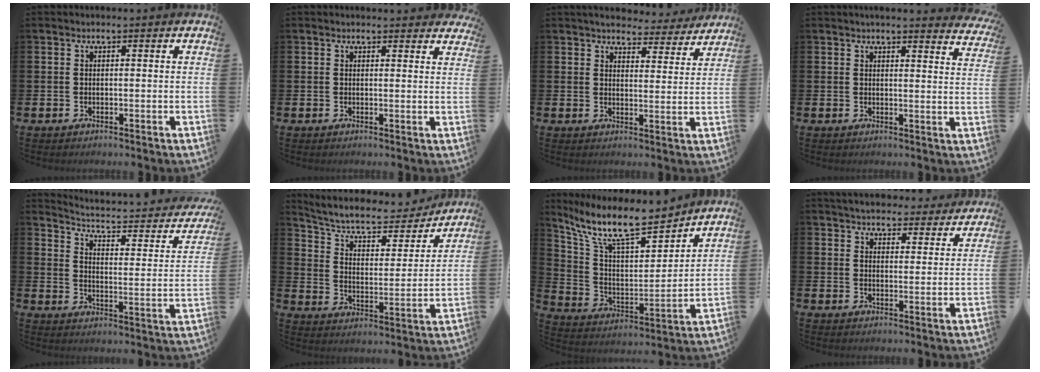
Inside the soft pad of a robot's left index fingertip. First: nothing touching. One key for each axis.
{"total": 1.6, "fx": 1.6, "fy": 0.3, "fz": 0.0, "tx": 0.009, "ty": -0.007, "tz": 0.027}
{"total": 4.7, "fx": 4.6, "fy": 1.0, "fz": 0.2, "tx": -0.008, "ty": -0.038, "tz": 0.079}
{"total": 3.3, "fx": 3.2, "fy": -0.2, "fz": 0.3, "tx": -0.001, "ty": -0.023, "tz": 0.056}
{"total": 4.1, "fx": 3.4, "fy": 1.1, "fz": 2.1, "tx": -0.062, "ty": -0.031, "tz": 0.045}
{"total": 8.3, "fx": 7.4, "fy": 2.5, "fz": 2.7, "tx": -0.074, "ty": -0.056, "tz": 0.123}
{"total": 12.9, "fx": 11.0, "fy": 3.3, "fz": 5.9, "tx": -0.143, "ty": -0.071, "tz": 0.189}
{"total": 4.7, "fx": 4.6, "fy": 0.8, "fz": 0.1, "tx": -0.014, "ty": -0.032, "tz": 0.080}